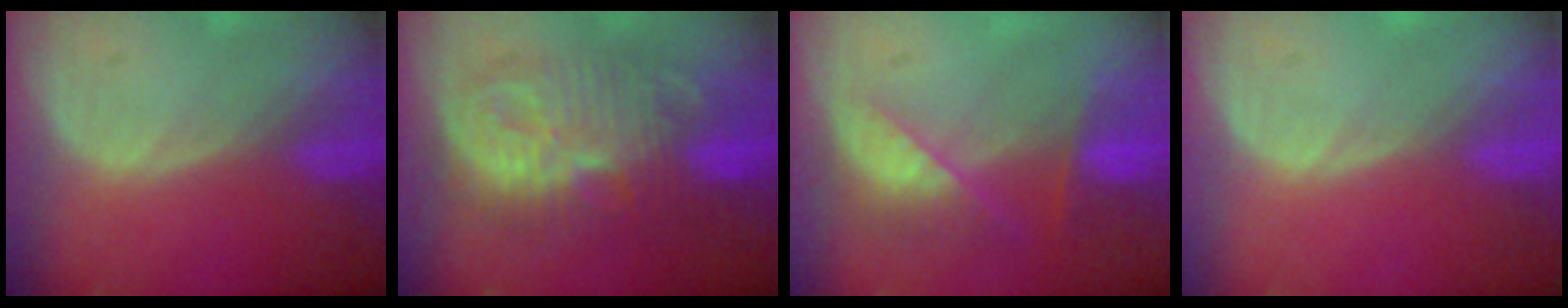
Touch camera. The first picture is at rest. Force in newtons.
{"total": 10.8, "press": 10.8, "slide": 0.5}
{"total": 7.2, "press": 6.5, "slide": 3.2}
{"total": 0.0}